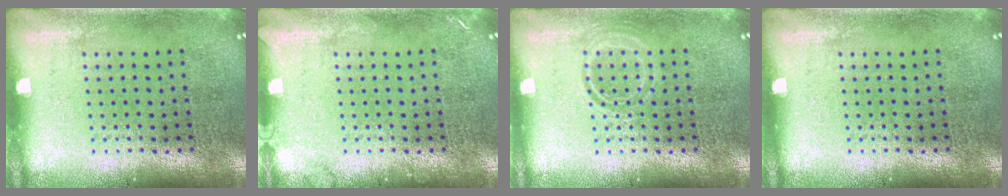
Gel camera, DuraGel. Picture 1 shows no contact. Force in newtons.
{"total": 0.8, "press": 0.8, "slide": 0.1}
{"total": 1.4, "press": 1.3, "slide": 0.4}
{"total": 0.0}